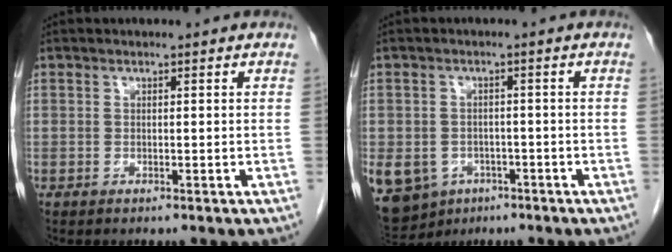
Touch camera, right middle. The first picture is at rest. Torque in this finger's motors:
{"motor_torque": [1.52, -0.62, 1.05, 0.21]}